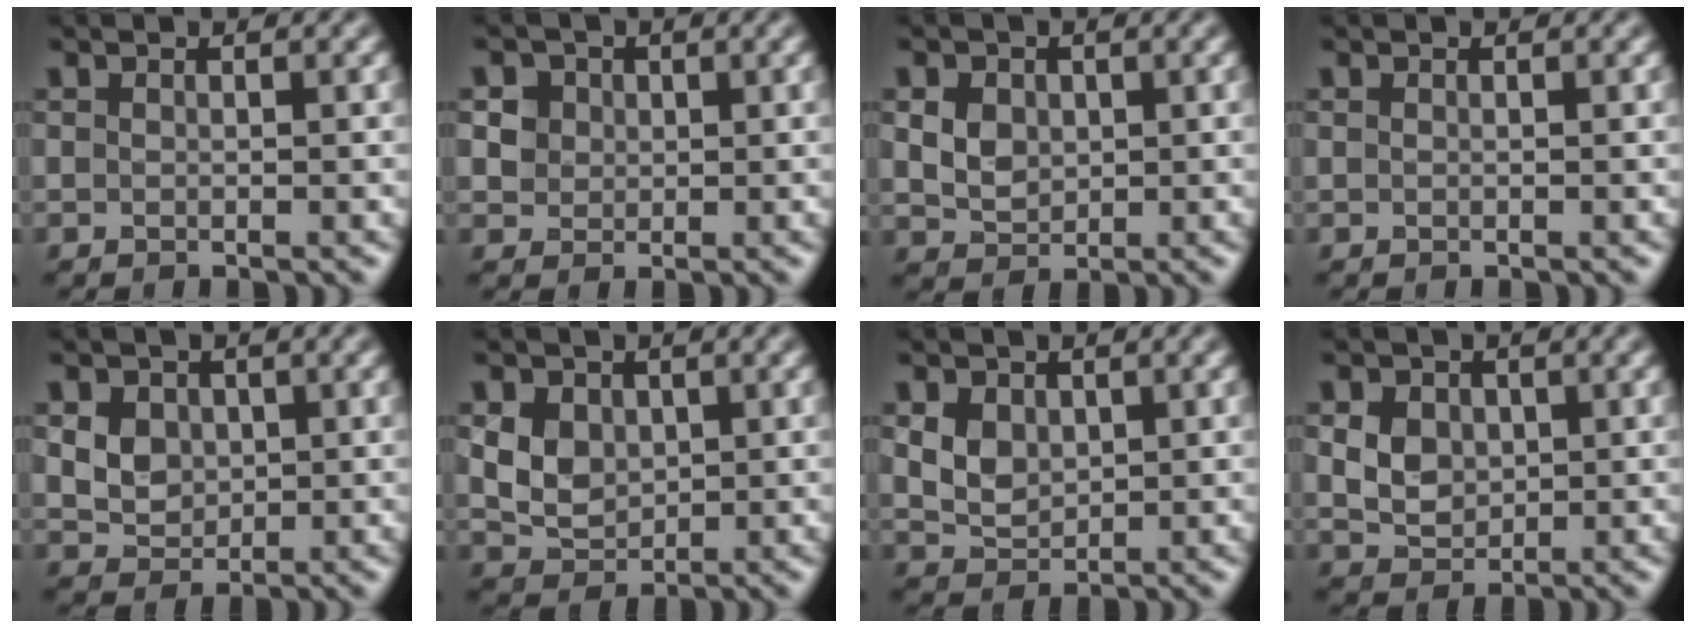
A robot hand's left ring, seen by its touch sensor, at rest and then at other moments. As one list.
[{"total": 3.9, "force": [1.7, 3.1, 1.6], "torque": [-0.036, 0.011, 0.027]}, {"total": 3.7, "force": [1.0, 3.0, 2.0], "torque": [-0.046, 0.008, 0.016]}, {"total": 0.0}, {"total": 5.3, "force": [1.7, 4.3, 2.7], "torque": [-0.055, 0.022, 0.025]}, {"total": 4.0, "force": [0.9, 3.2, 2.2], "torque": [-0.052, 0.003, 0.017]}, {"total": 3.1, "force": [0.9, 2.4, 1.7], "torque": [-0.035, -0.003, 0.017]}, {"total": 4.4, "force": [1.1, 3.5, 2.4], "torque": [-0.050, 0.012, 0.012]}]